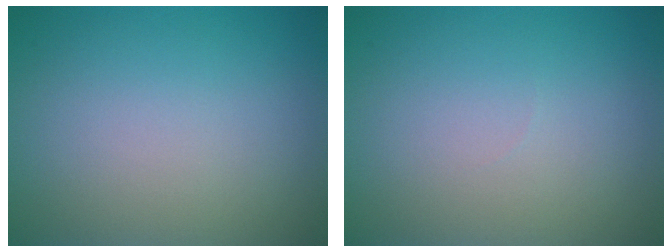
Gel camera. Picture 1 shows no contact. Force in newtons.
{"total": 0.0}